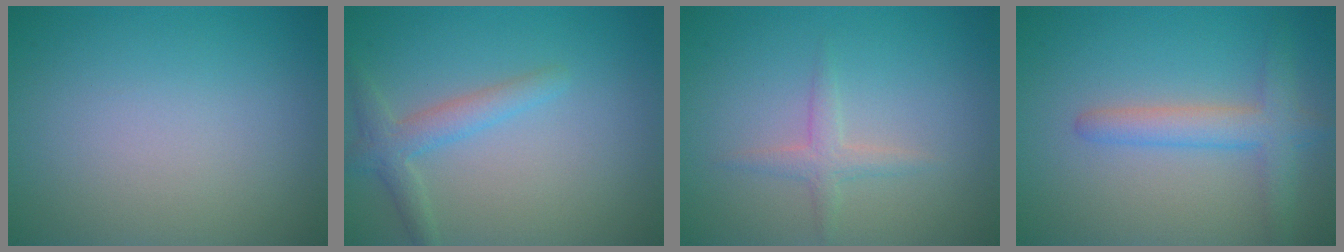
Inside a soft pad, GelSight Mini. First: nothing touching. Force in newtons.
{"total": 2.5, "press": 2.5, "slide": 0.1}
{"total": 1.6, "press": 1.6, "slide": 0.1}
{"total": 3.4, "press": 3.4, "slide": 0.2}